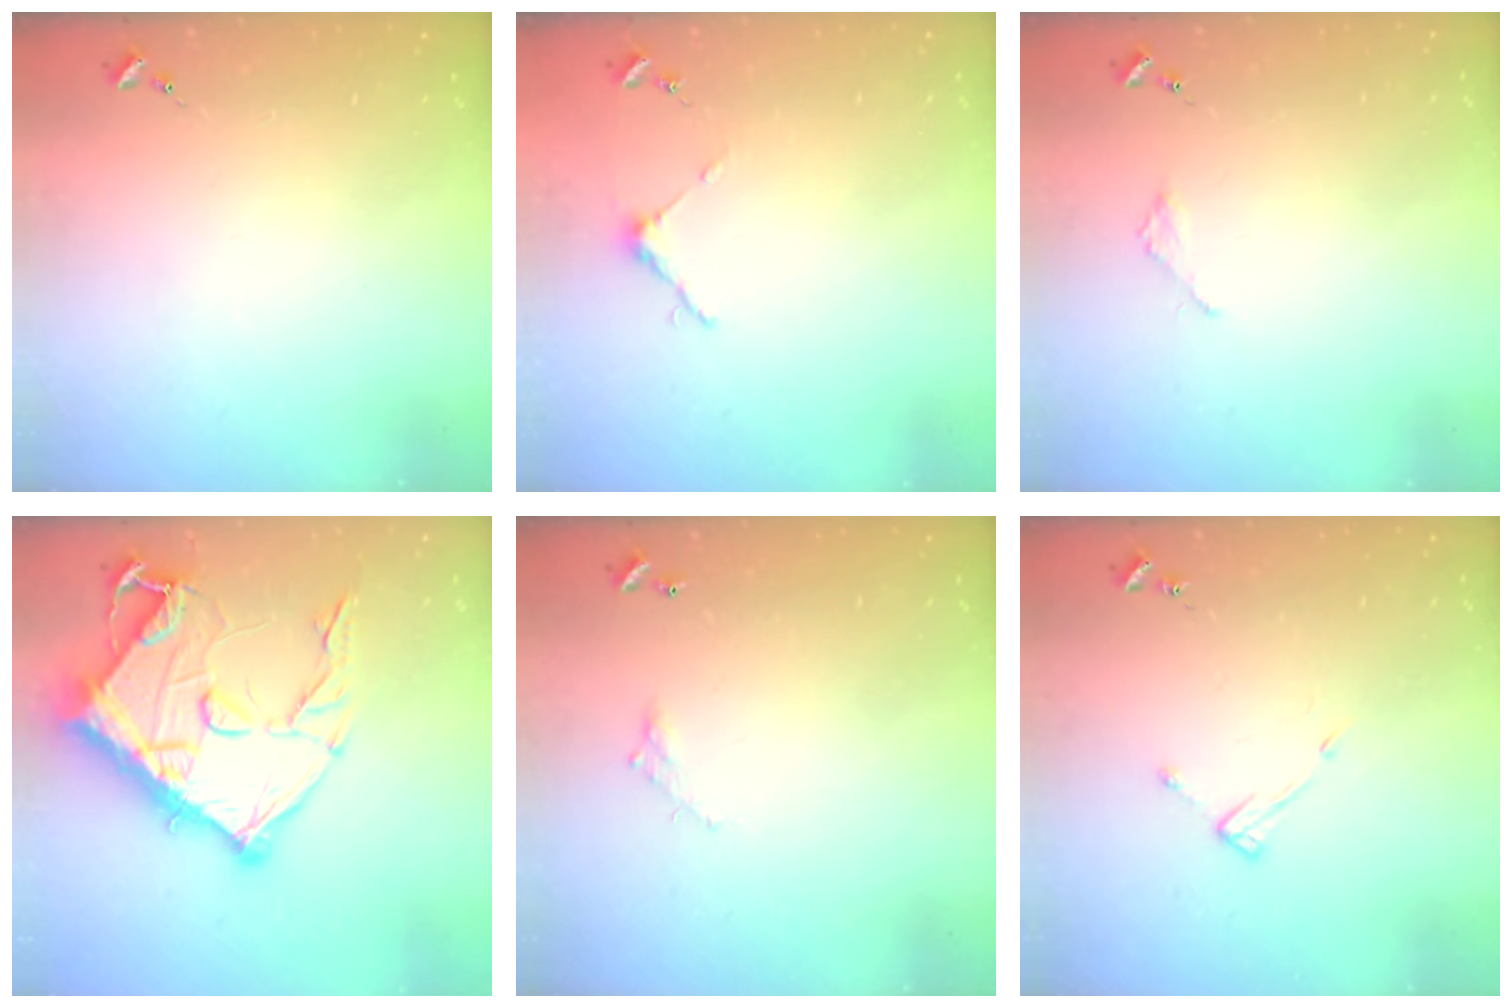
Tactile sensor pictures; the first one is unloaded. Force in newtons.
{"total": 3.7, "press": 3.7, "slide": 0.3}
{"total": 1.8, "press": 1.8, "slide": 0.2}
{"total": 22.3, "press": 22.2, "slide": 1.4}
{"total": 3.5, "press": 3.5, "slide": 0.2}
{"total": 7.1, "press": 7.1, "slide": 0.5}